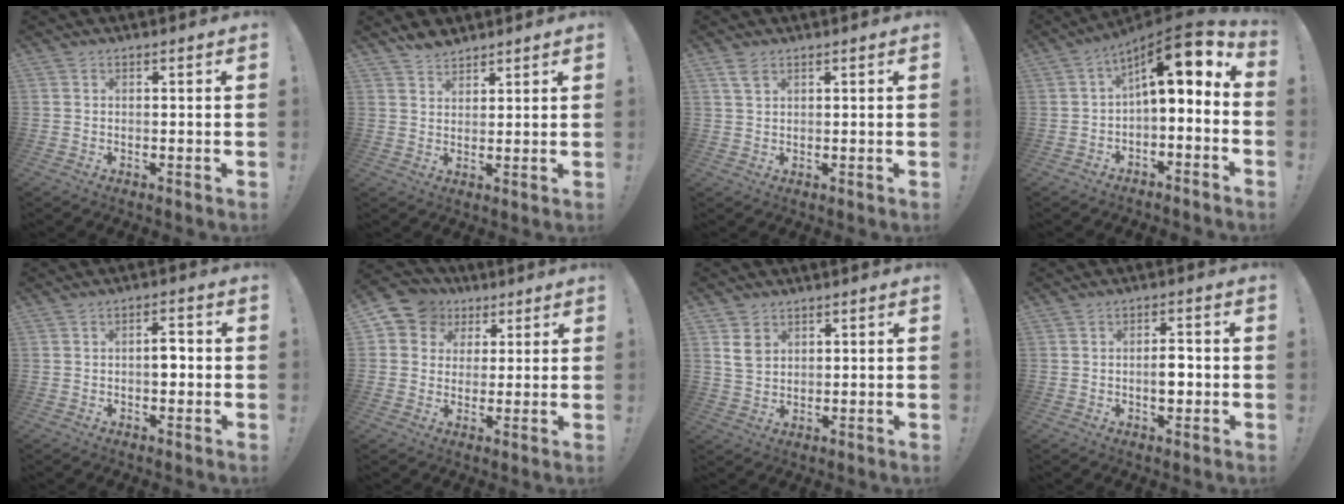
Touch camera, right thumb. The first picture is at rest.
{"total": 4.6, "force": [4.1, 2.0, 0.8], "torque": [-0.016, -0.022, 0.078]}
{"total": 3.1, "force": [1.8, 1.5, 2.0], "torque": [-0.034, -0.004, 0.033]}
{"total": 12.4, "force": [4.2, 3.9, 10.9], "torque": [-0.158, -0.033, 0.071]}
{"total": 4.2, "force": [-0.1, 2.9, 3.0], "torque": [-0.043, 0.007, -0.005]}
{"total": 8.2, "force": [3.0, 7.4, 1.8], "torque": [-0.032, -0.010, 0.062]}
{"total": 5.5, "force": [3.1, 4.1, 2.0], "torque": [-0.027, -0.008, 0.059]}
{"total": 4.7, "force": [-0.6, 3.1, 3.4], "torque": [-0.038, 0.003, -0.015]}